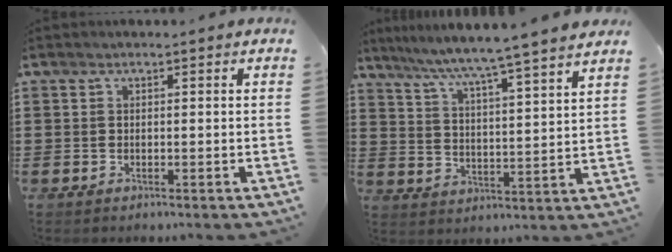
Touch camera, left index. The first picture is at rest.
{"total": 5.5, "force": [4.8, -1.6, 2.2], "torque": [-0.065, -0.044, 0.071]}